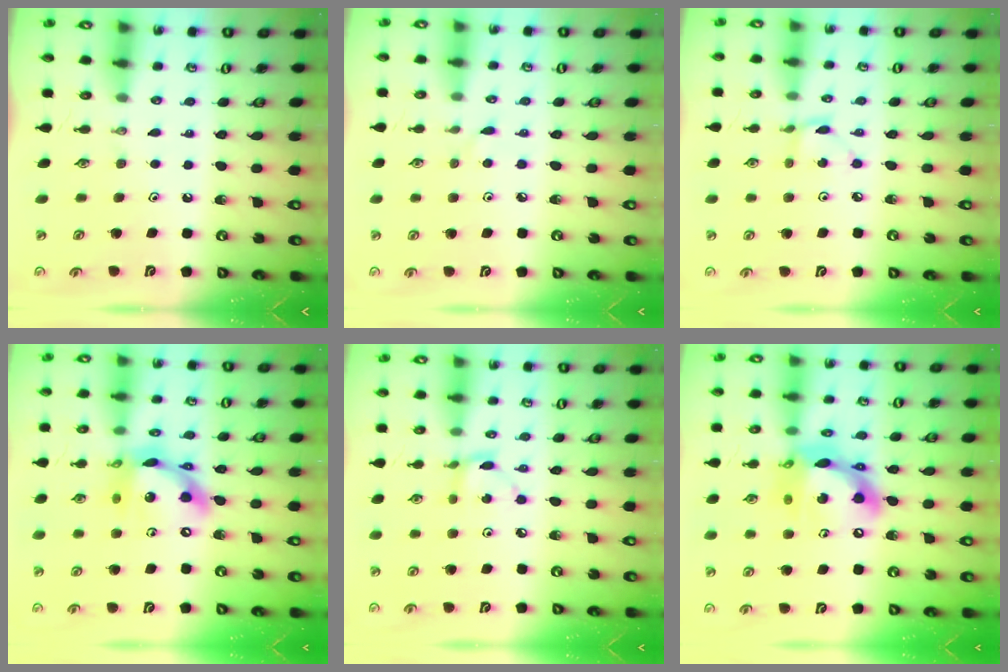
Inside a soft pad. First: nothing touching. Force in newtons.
{"total": 2.6, "press": 2.6, "slide": 0.3}
{"total": 2.0, "press": 2.0, "slide": 0.1}
{"total": 15.8, "press": 15.7, "slide": 1.6}
{"total": 3.0, "press": 3.0, "slide": 0.2}
{"total": 14.6, "press": 14.6, "slide": 1.6}